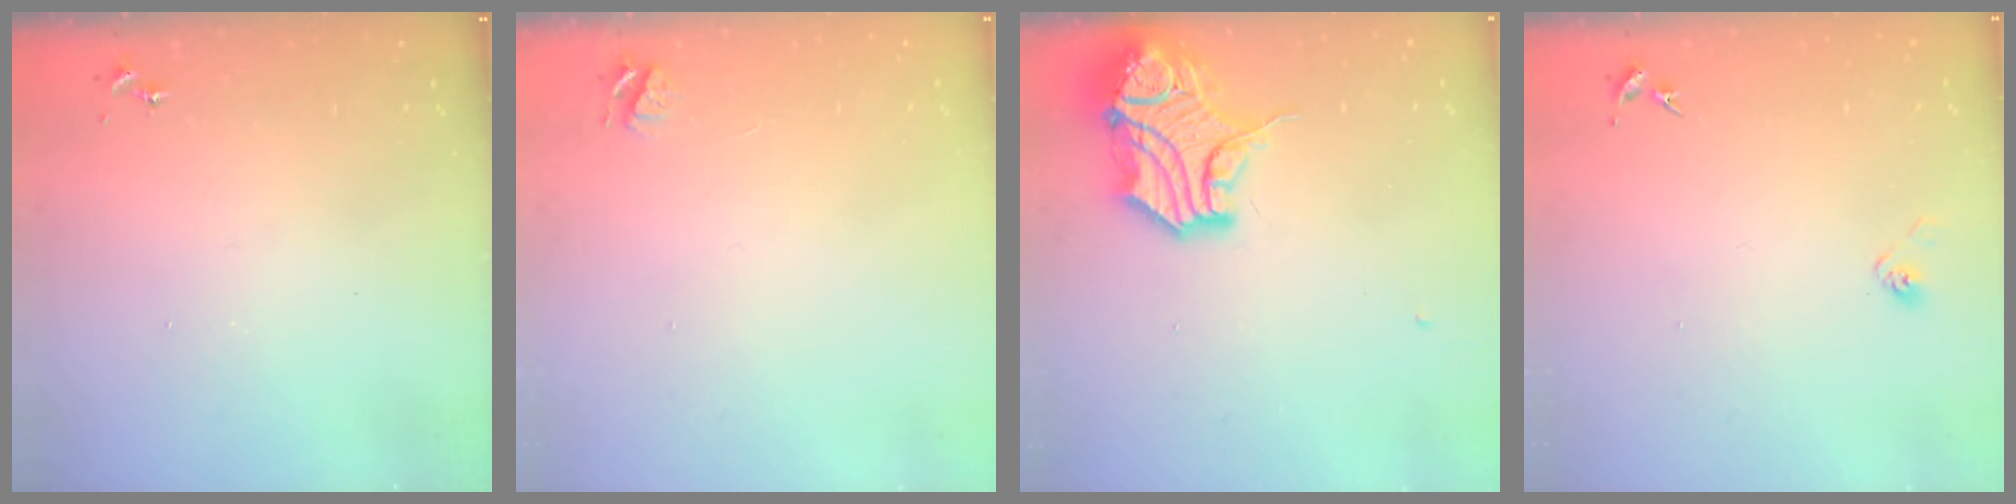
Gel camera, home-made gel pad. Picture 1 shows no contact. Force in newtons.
{"total": 3.9, "press": 3.9, "slide": 0.4}
{"total": 15.8, "press": 15.6, "slide": 2.2}
{"total": 2.8, "press": 2.6, "slide": 1.1}